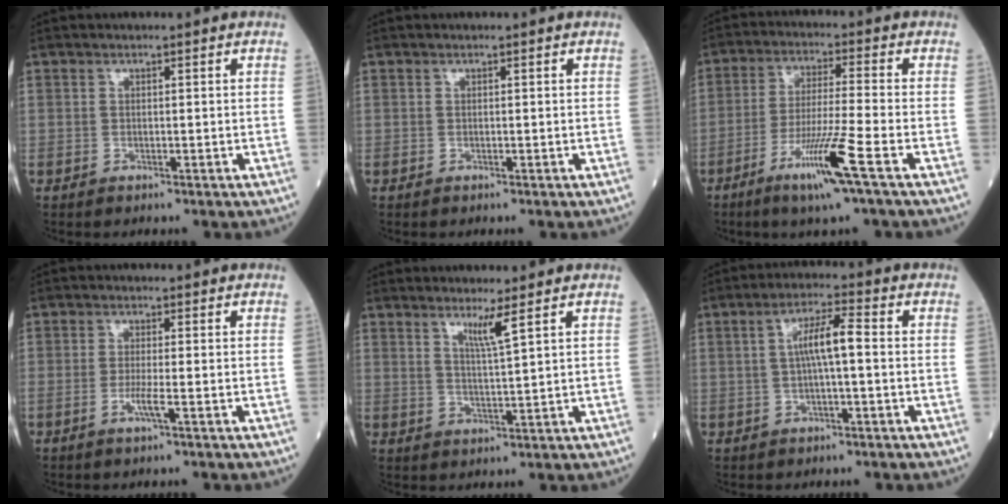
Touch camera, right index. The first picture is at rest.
{"total": 0.0}
{"total": 10.2, "force": [-5.1, -1.1, 8.7], "torque": [-0.165, -0.021, -0.098]}
{"total": 1.5, "force": [-0.4, -0.4, 1.4], "torque": [-0.030, -0.005, -0.010]}
{"total": 3.5, "force": [2.1, -0.9, 2.5], "torque": [-0.047, -0.014, 0.042]}
{"total": 5.5, "force": [0.3, 0.5, 5.5], "torque": [-0.101, 0.014, 0.004]}